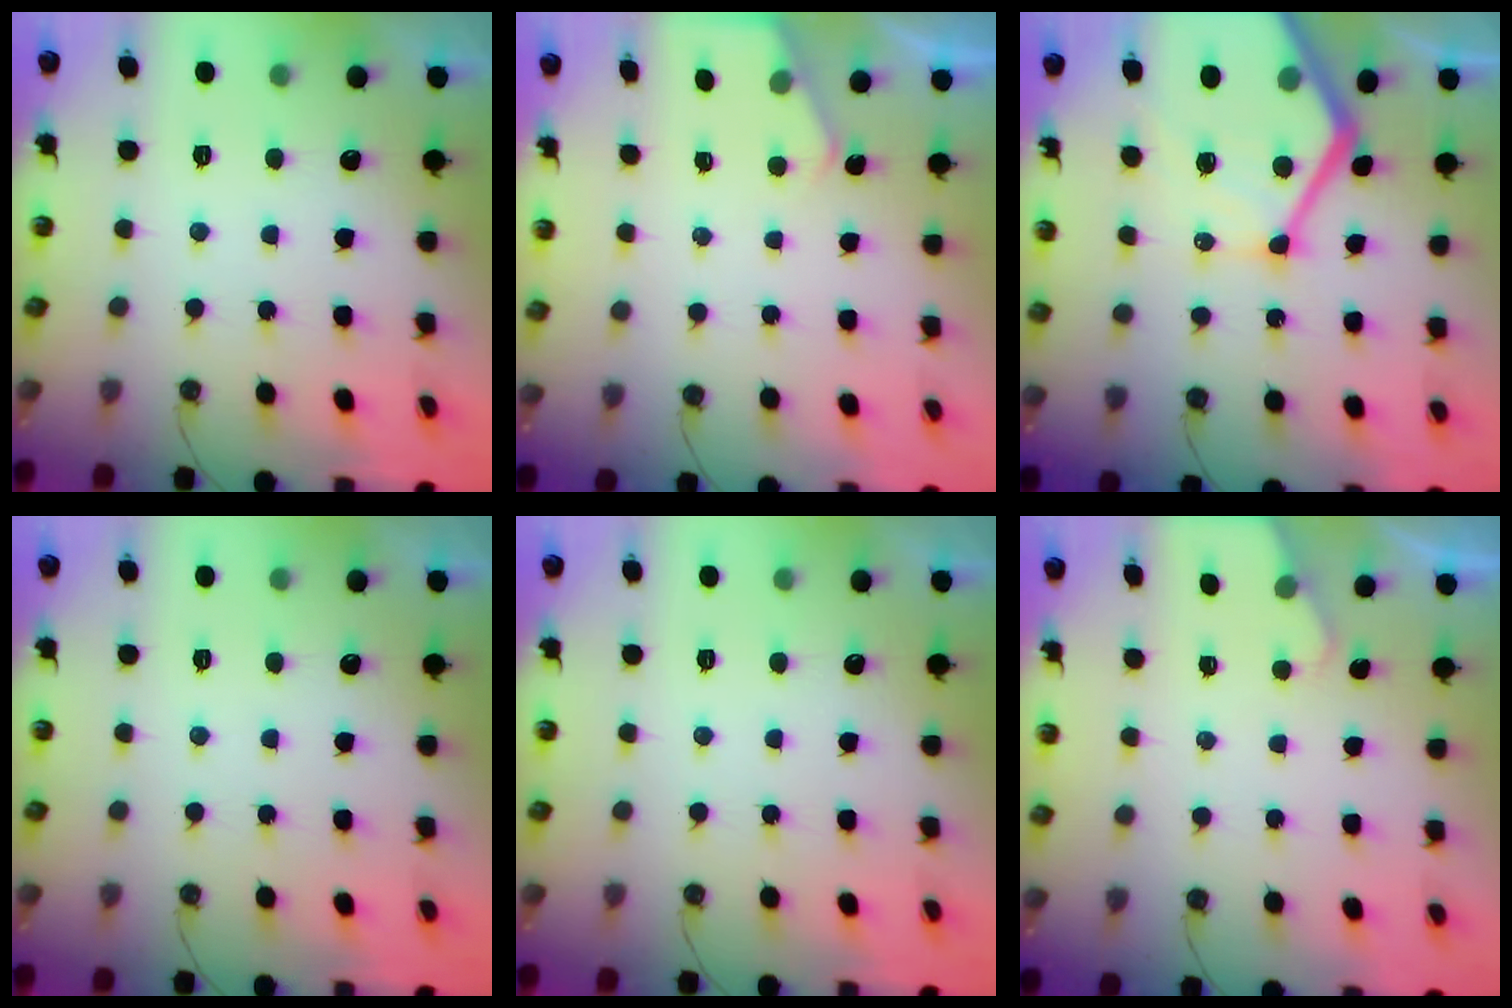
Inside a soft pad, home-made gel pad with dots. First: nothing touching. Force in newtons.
{"total": 2.1, "press": 2.1, "slide": 0.4}
{"total": 27.3, "press": 27.1, "slide": 3.1}
{"total": 0.0}
{"total": 0.0}
{"total": 1.7, "press": 1.6, "slide": 0.2}